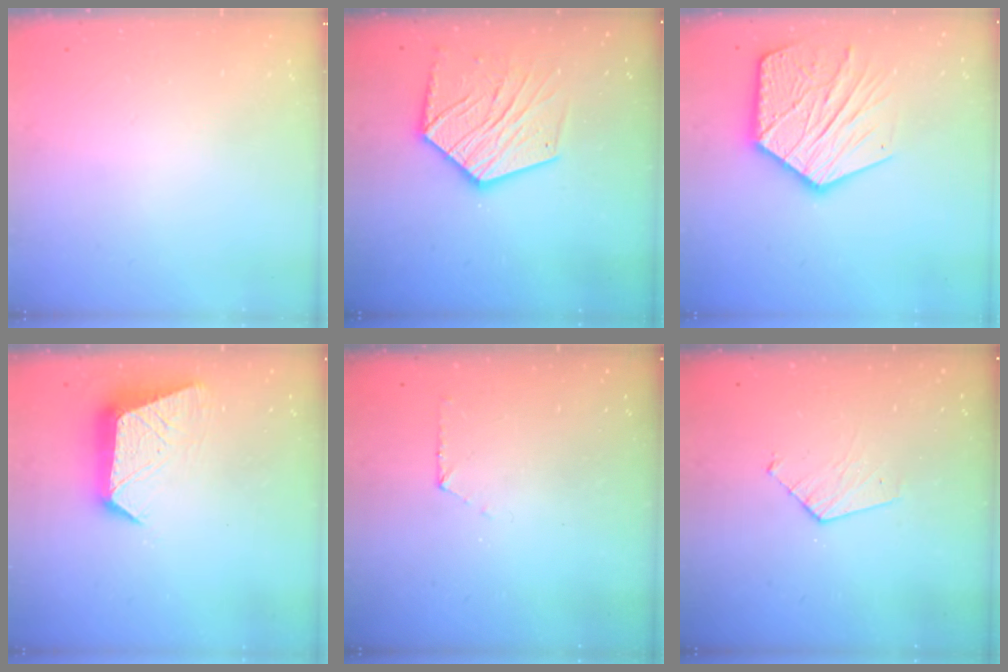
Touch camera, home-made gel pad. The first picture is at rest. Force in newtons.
{"total": 16.7, "press": 16.7, "slide": 1.3}
{"total": 20.8, "press": 20.7, "slide": 1.8}
{"total": 11.4, "press": 11.4, "slide": 1.0}
{"total": 5.7, "press": 5.7, "slide": 0.6}
{"total": 4.9, "press": 4.8, "slide": 0.4}